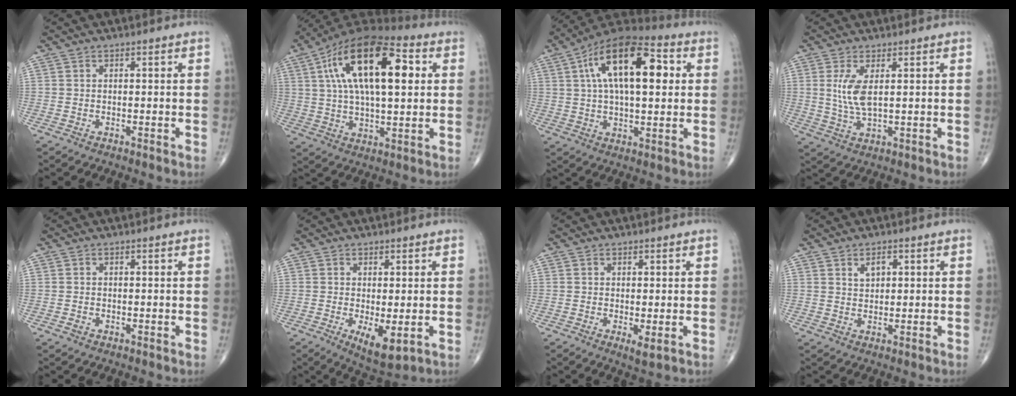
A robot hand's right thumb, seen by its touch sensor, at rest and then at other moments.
{"total": 22.7, "force": [5.9, 10.1, 19.5], "torque": [-0.333, 0.013, 0.089]}
{"total": 20.1, "force": [5.0, 9.2, 17.1], "torque": [-0.272, 0.018, 0.070]}
{"total": 5.5, "force": [1.3, 1.8, 5.1], "torque": [-0.113, -0.015, 0.032]}
{"total": 0.7, "force": [-0.2, 0.5, 0.3], "torque": [-0.007, 0.000, -0.003]}
{"total": 6.1, "force": [-1.3, 2.4, 5.5], "torque": [-0.087, -0.021, -0.010]}
{"total": 2.0, "force": [-0.2, 0.6, 1.9], "torque": [-0.033, -0.009, -0.001]}
{"total": 3.2, "force": [1.6, 1.6, 2.2], "torque": [-0.034, -0.010, 0.031]}